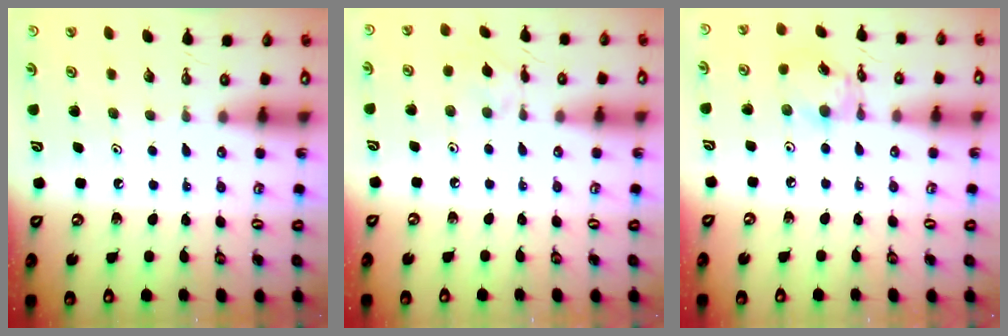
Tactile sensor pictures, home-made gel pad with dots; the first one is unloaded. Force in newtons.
{"total": 1.6, "press": 1.5, "slide": 0.4}
{"total": 10.6, "press": 10.6, "slide": 0.9}